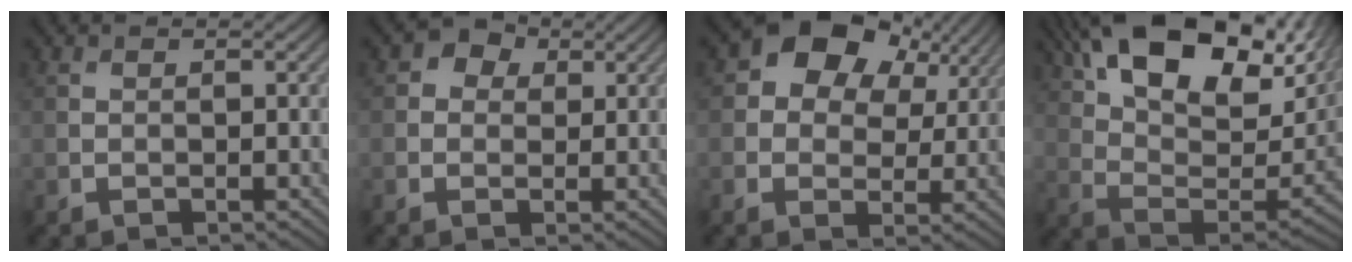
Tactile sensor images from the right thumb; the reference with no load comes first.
{"total": 3.0, "force": [0.8, 2.5, 1.4], "torque": [-0.022, 0.003, 0.005]}
{"total": 10.5, "force": [4.8, 7.2, 6.0], "torque": [-0.104, 0.002, 0.071]}
{"total": 20.8, "force": [11.6, 9.8, 14.2], "torque": [-0.263, 0.029, 0.185]}